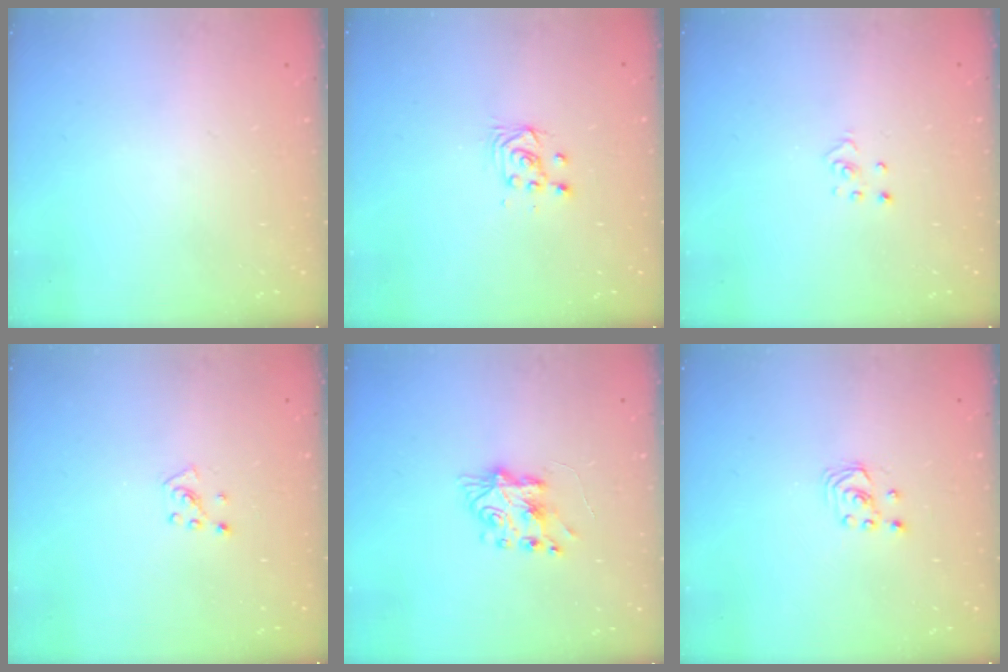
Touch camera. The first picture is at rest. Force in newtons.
{"total": 4.1, "press": 4.0, "slide": 0.7}
{"total": 2.3, "press": 2.3, "slide": 0.2}
{"total": 3.6, "press": 3.6, "slide": 0.4}
{"total": 7.9, "press": 7.8, "slide": 1.0}
{"total": 1.9, "press": 1.9, "slide": 0.2}